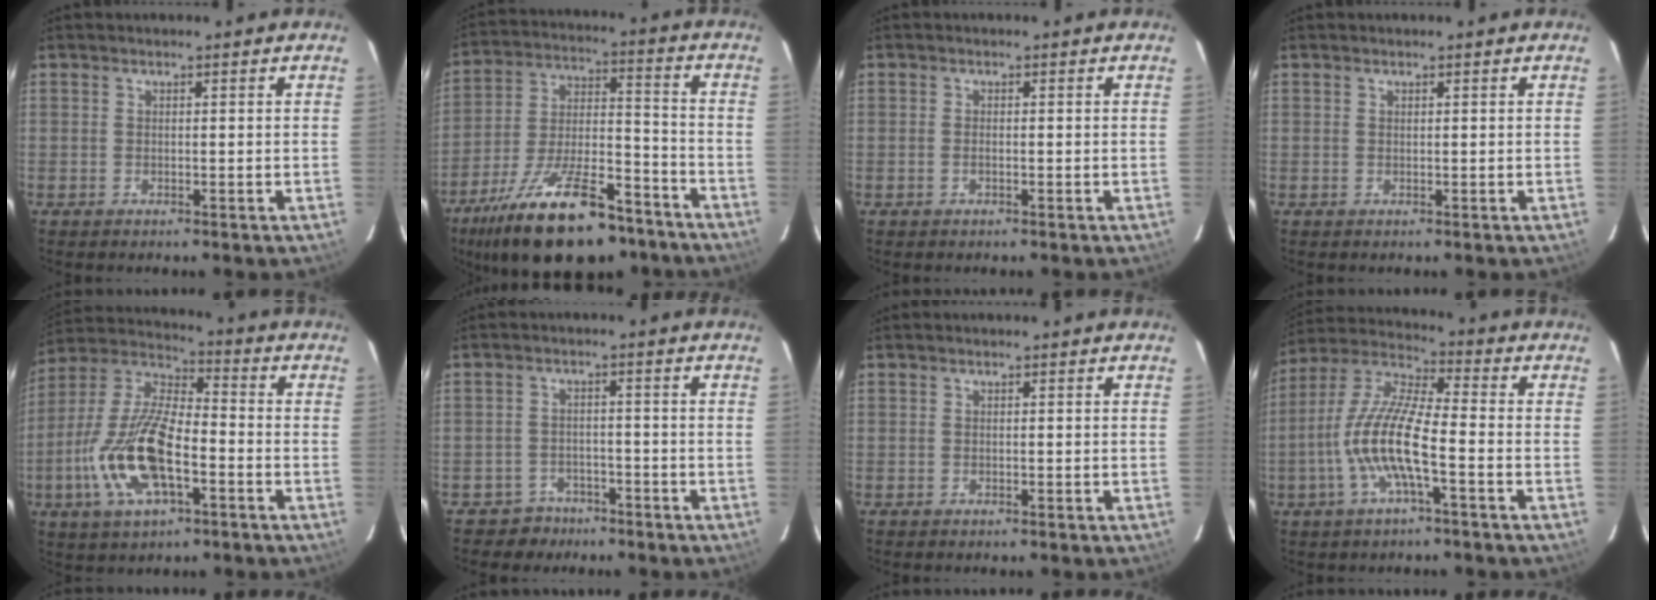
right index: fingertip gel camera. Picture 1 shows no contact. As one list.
[{"total": 24.0, "force": [-16.5, 9.3, 14.7], "torque": [-0.271, -0.011, -0.254]}, {"total": 0.9, "force": [-0.3, 0.4, 0.7], "torque": [-0.016, 0.001, -0.007]}, {"total": 0.0}, {"total": 17.4, "force": [-5.7, 7.0, 14.9], "torque": [-0.316, -0.007, -0.112]}, {"total": 5.2, "force": [-3.7, 3.7, -0.1], "torque": [-0.013, 0.023, -0.060]}, {"total": 0.0}, {"total": 12.9, "force": [-3.9, 2.5, 12.1], "torque": [-0.248, 0.002, -0.081]}]